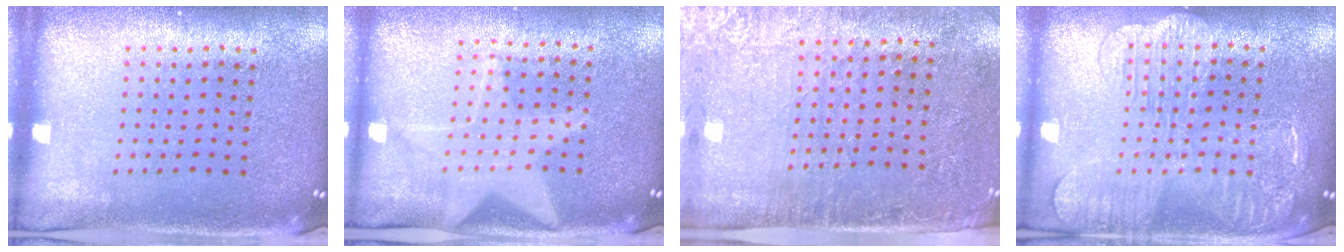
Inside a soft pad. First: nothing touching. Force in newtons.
{"total": 1.4, "press": 1.4, "slide": 0.2}
{"total": 2.9, "press": 2.5, "slide": 1.5}
{"total": 2.3, "press": 2.2, "slide": 0.4}